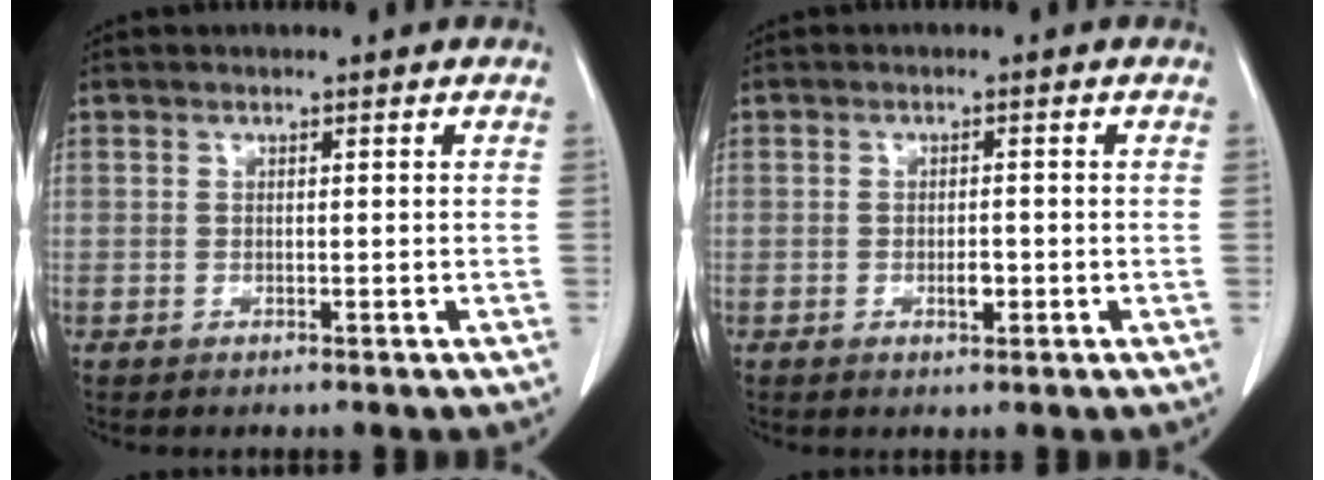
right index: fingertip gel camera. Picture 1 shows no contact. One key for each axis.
{"total": 1.9, "fx": -0.6, "fy": 0.7, "fz": 1.6, "tx": -0.031, "ty": 0.001, "tz": -0.004}